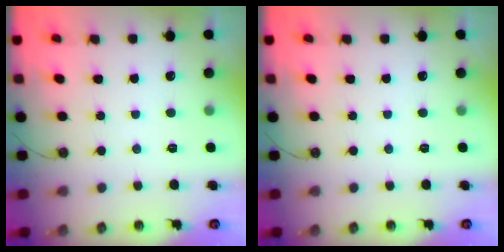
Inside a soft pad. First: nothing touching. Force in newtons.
{"total": 0.0}